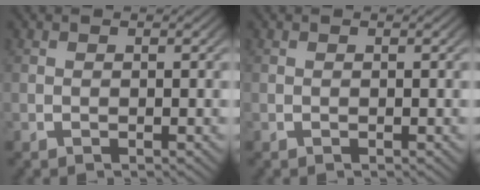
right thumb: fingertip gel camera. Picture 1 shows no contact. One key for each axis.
{"total": 0.0}